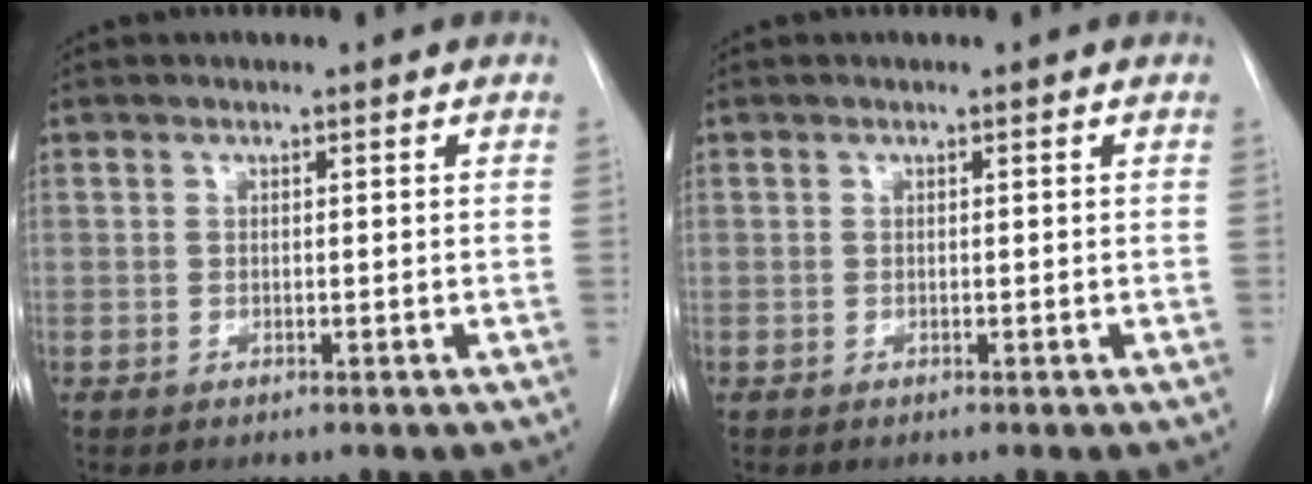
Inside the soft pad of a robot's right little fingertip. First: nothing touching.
{"total": 0.0}